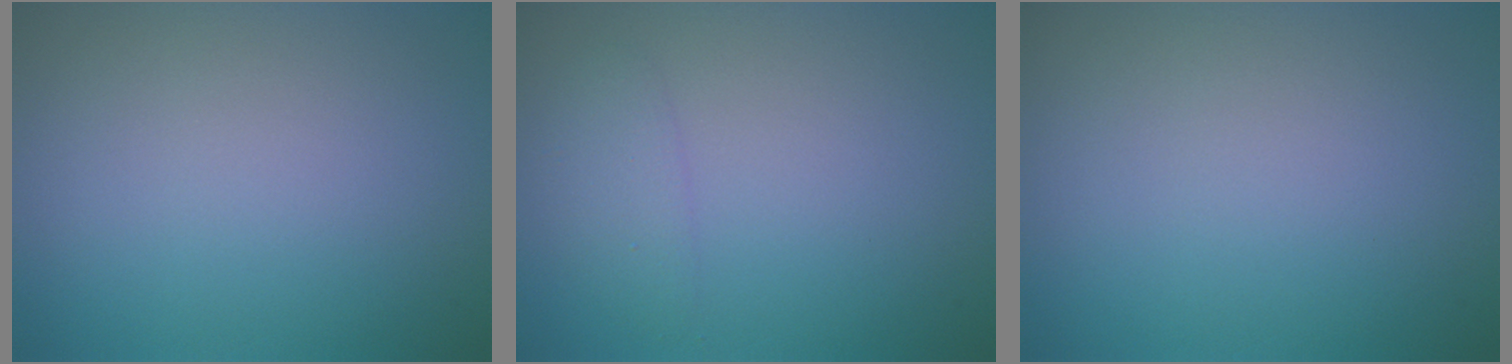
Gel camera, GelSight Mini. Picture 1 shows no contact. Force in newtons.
{"total": 1.4, "press": 1.4, "slide": 0.1}
{"total": 0.0}